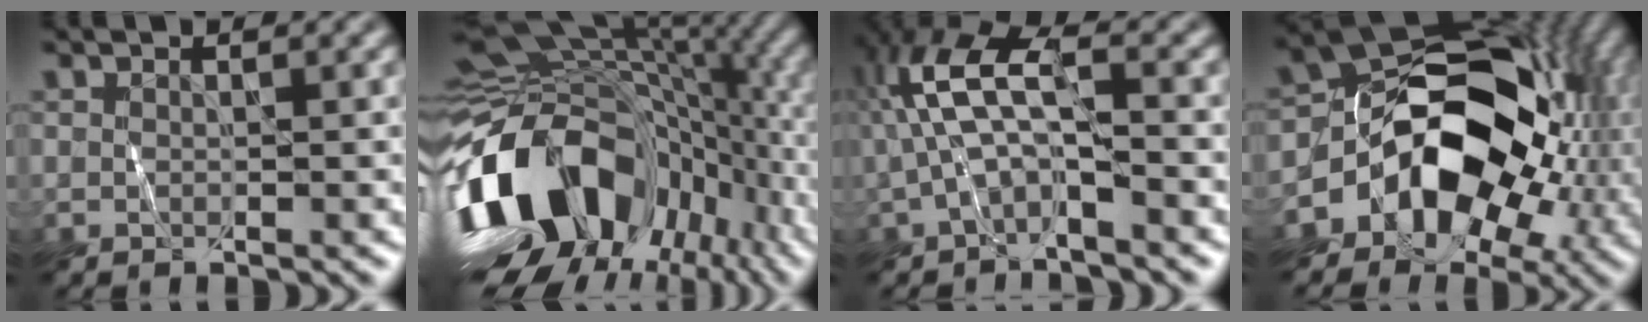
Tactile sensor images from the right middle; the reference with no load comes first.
{"total": 17.9, "force": [-4.8, 12.1, 12.2], "torque": [-0.249, -0.004, -0.089]}
{"total": 5.5, "force": [-0.7, 2.0, 5.0], "torque": [-0.112, 0.027, -0.019]}
{"total": 12.4, "force": [-3.5, 8.9, 7.9], "torque": [-0.095, 0.008, -0.071]}